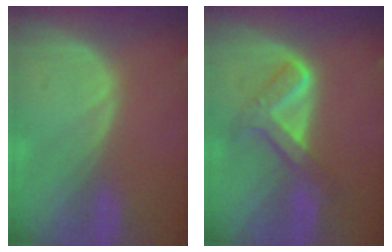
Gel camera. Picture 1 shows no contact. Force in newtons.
{"total": 5.8, "press": 5.8, "slide": 0.2}